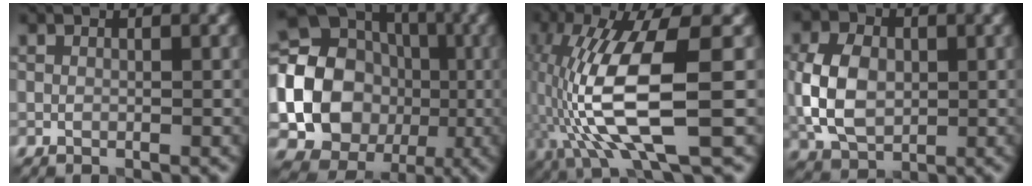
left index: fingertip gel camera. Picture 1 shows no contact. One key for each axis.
{"total": 17.7, "fx": -1.4, "fy": 16.2, "fz": 7.2, "tx": -0.168, "ty": 0.003, "tz": -0.048}
{"total": 11.3, "fx": -1.8, "fy": 2.6, "fz": 10.9, "tx": -0.218, "ty": 0.004, "tz": -0.031}
{"total": 6.5, "fx": 0.1, "fy": 4.7, "fz": 4.5, "tx": -0.100, "ty": 0.004, "tz": -0.003}